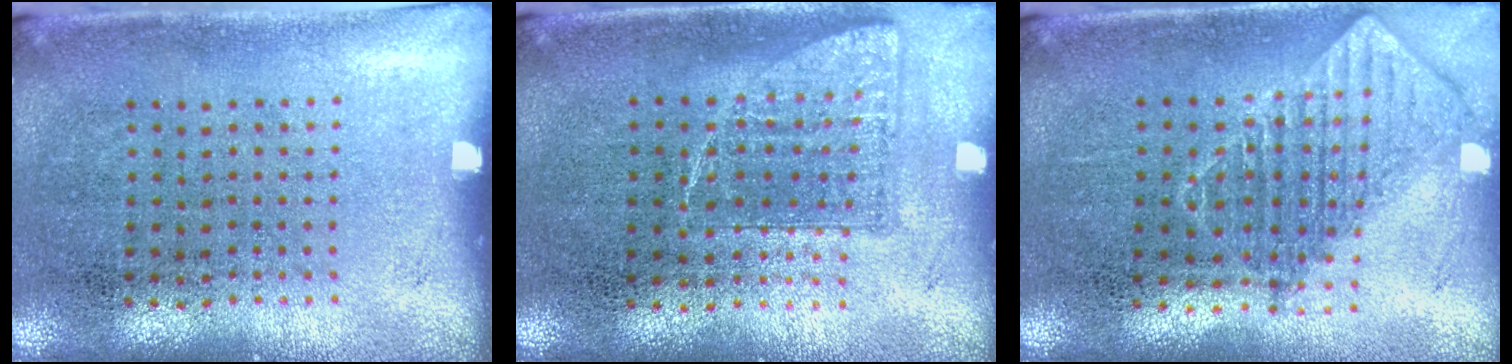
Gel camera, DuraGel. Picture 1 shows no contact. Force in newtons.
{"total": 0.8, "press": 0.8, "slide": 0.1}
{"total": 1.0, "press": 1.0, "slide": 0.2}